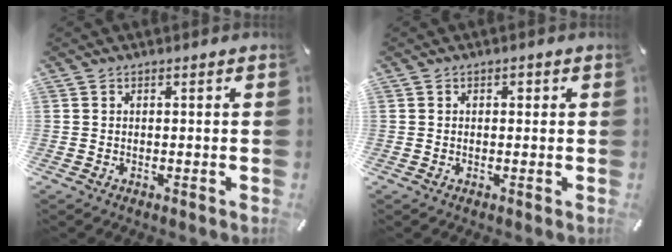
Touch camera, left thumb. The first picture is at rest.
{"total": 1.1, "force": [0.1, 0.9, 0.6], "torque": [-0.014, 0.007, 0.001]}